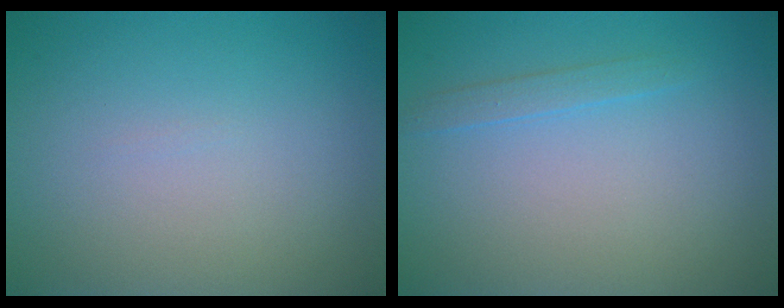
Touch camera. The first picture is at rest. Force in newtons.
{"total": 1.1, "press": 1.1, "slide": 0.1}